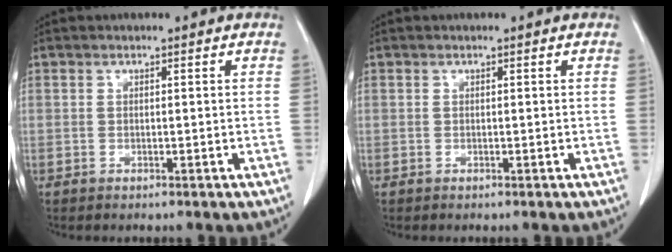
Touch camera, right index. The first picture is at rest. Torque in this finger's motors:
{"motor_torque": [0.00, 0.00, 0.00, 0.00]}